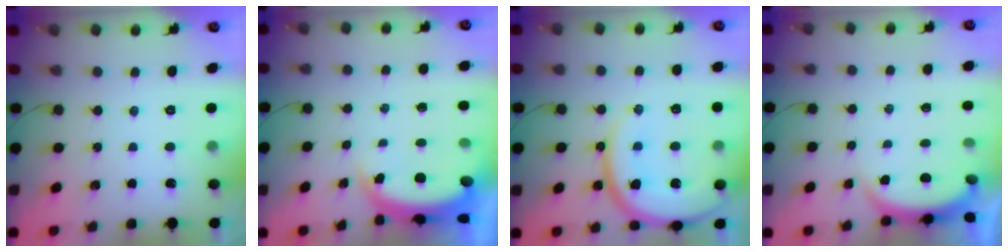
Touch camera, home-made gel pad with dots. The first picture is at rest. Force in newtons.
{"total": 5.5, "press": 5.5, "slide": 0.4}
{"total": 17.0, "press": 16.9, "slide": 1.8}
{"total": 2.8, "press": 2.8, "slide": 0.6}